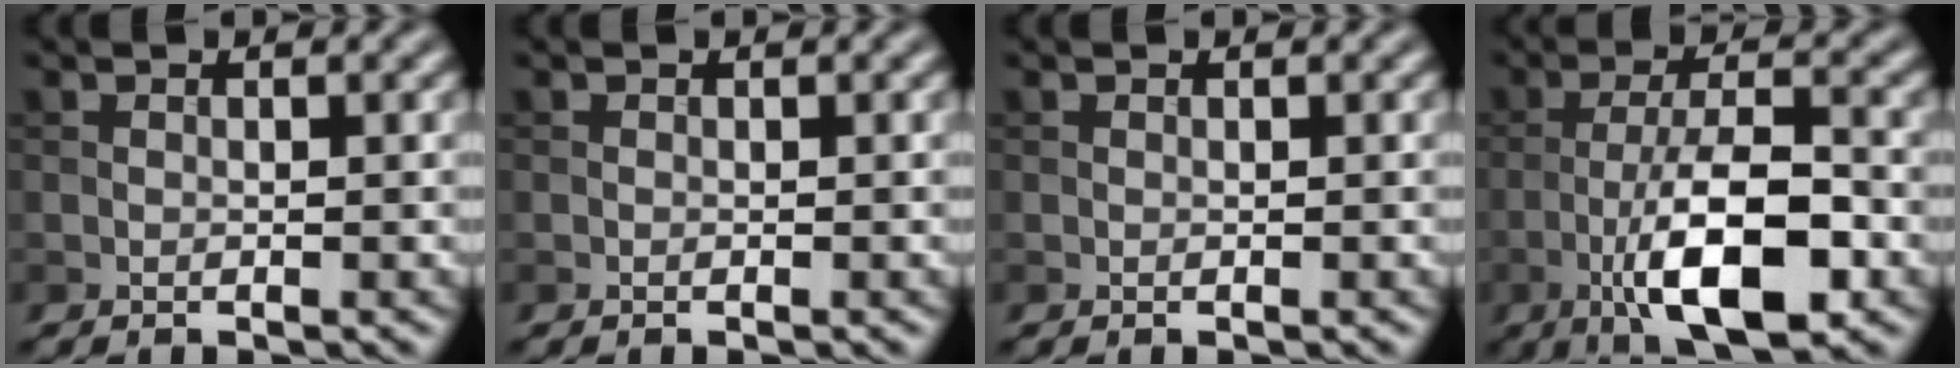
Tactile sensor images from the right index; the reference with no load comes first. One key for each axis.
{"total": 0.0}
{"total": 0.0}
{"total": 9.3, "fx": -3.4, "fy": 3.0, "fz": 8.1, "tx": -0.138, "ty": 0.007, "tz": -0.062}